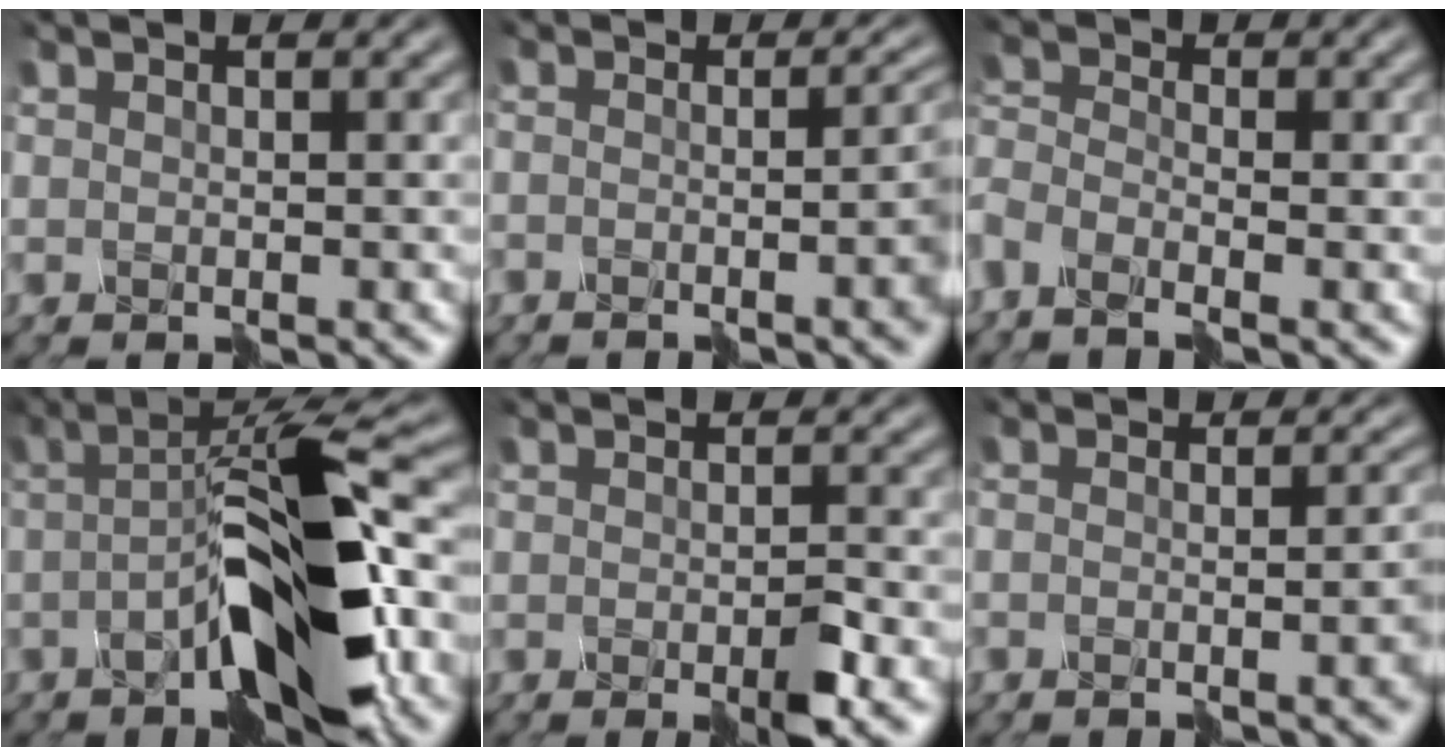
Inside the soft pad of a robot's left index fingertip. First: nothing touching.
{"total": 7.9, "force": [-2.5, 3.3, 6.8], "torque": [-0.048, -0.003, -0.038]}
{"total": 3.9, "force": [-3.4, 1.4, 1.3], "torque": [-0.041, -0.010, -0.061]}
{"total": 10.0, "force": [-3.8, 1.8, 9.1], "torque": [-0.151, 0.012, -0.075]}
{"total": 2.4, "force": [-1.9, -0.2, 1.6], "torque": [-0.039, -0.007, -0.032]}
{"total": 6.3, "force": [-2.7, 2.5, 5.0], "torque": [-0.020, 0.000, -0.040]}